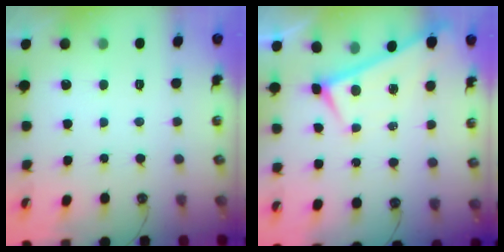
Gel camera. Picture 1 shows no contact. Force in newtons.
{"total": 0.0}